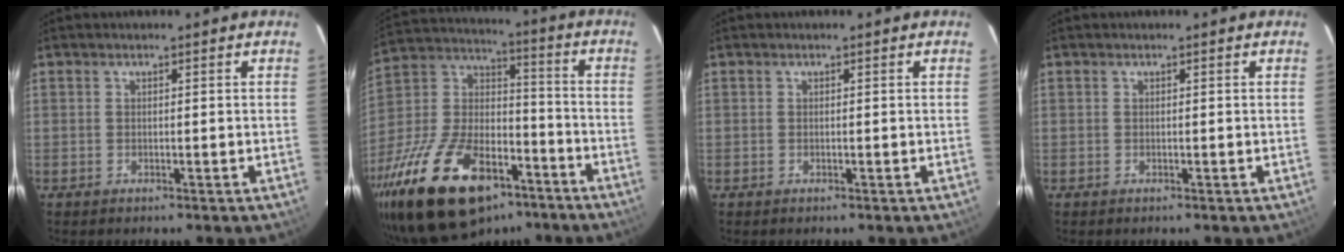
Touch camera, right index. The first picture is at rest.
{"total": 29.8, "force": [-18.0, 15.1, 18.4], "torque": [-0.376, -0.004, -0.290]}
{"total": 0.0}
{"total": 0.0}